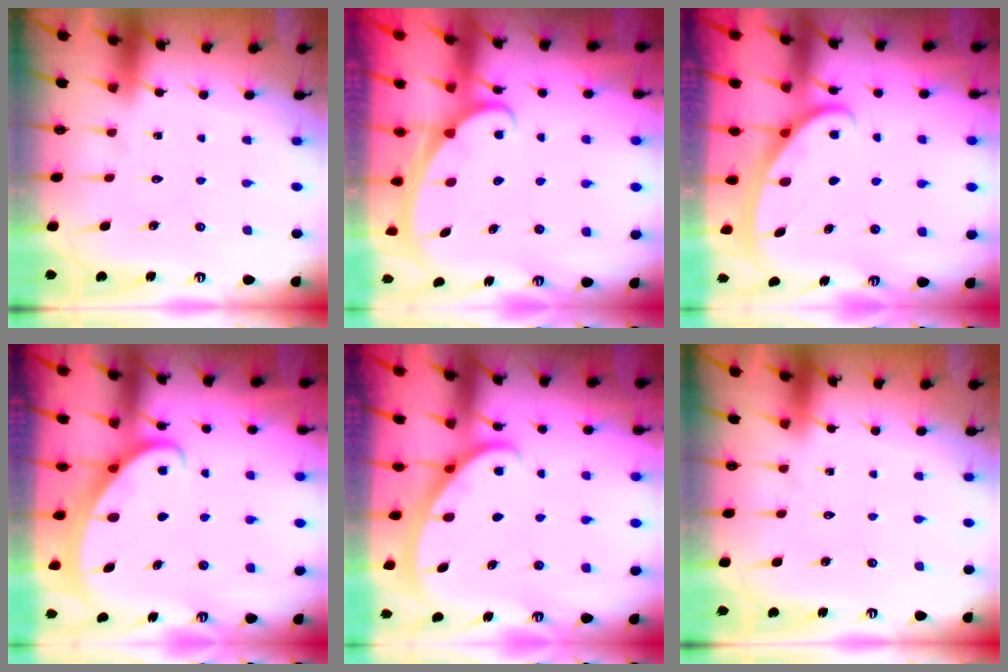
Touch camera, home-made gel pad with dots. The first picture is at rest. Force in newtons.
{"total": 2.5, "press": 2.5, "slide": 0.4}
{"total": 2.9, "press": 2.9, "slide": 0.3}
{"total": 2.5, "press": 2.5, "slide": 0.3}
{"total": 2.9, "press": 2.9, "slide": 0.1}
{"total": 0.0}